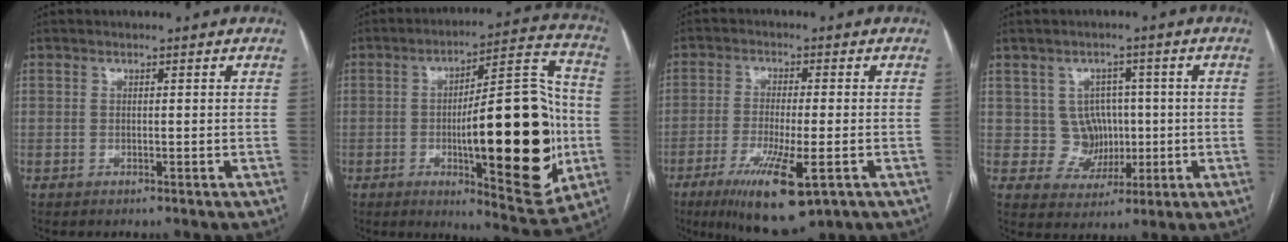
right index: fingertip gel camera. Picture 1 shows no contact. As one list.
[{"total": 23.0, "force": [-3.4, 5.5, 22.1], "torque": [-0.288, 0.018, -0.037]}, {"total": 12.0, "force": [-5.8, 2.2, 10.2], "torque": [-0.178, -0.031, -0.090]}, {"total": 5.7, "force": [0.3, 5.4, 1.6], "torque": [-0.016, 0.018, 0.017]}]